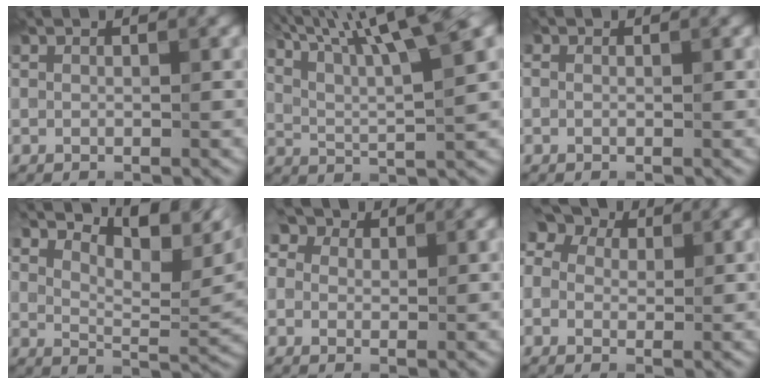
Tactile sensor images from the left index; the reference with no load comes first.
{"total": 12.5, "force": [7.7, 3.0, 9.4], "torque": [-0.143, 0.032, 0.100]}
{"total": 0.7, "force": [0.1, 0.6, 0.4], "torque": [-0.008, -0.005, -0.002]}
{"total": 8.7, "force": [5.7, 2.8, 6.0], "torque": [-0.093, 0.009, 0.099]}
{"total": 5.7, "force": [2.7, 4.0, 3.0], "torque": [-0.046, 0.034, 0.002]}
{"total": 6.7, "force": [2.8, 4.9, 3.6], "torque": [-0.060, 0.034, 0.004]}